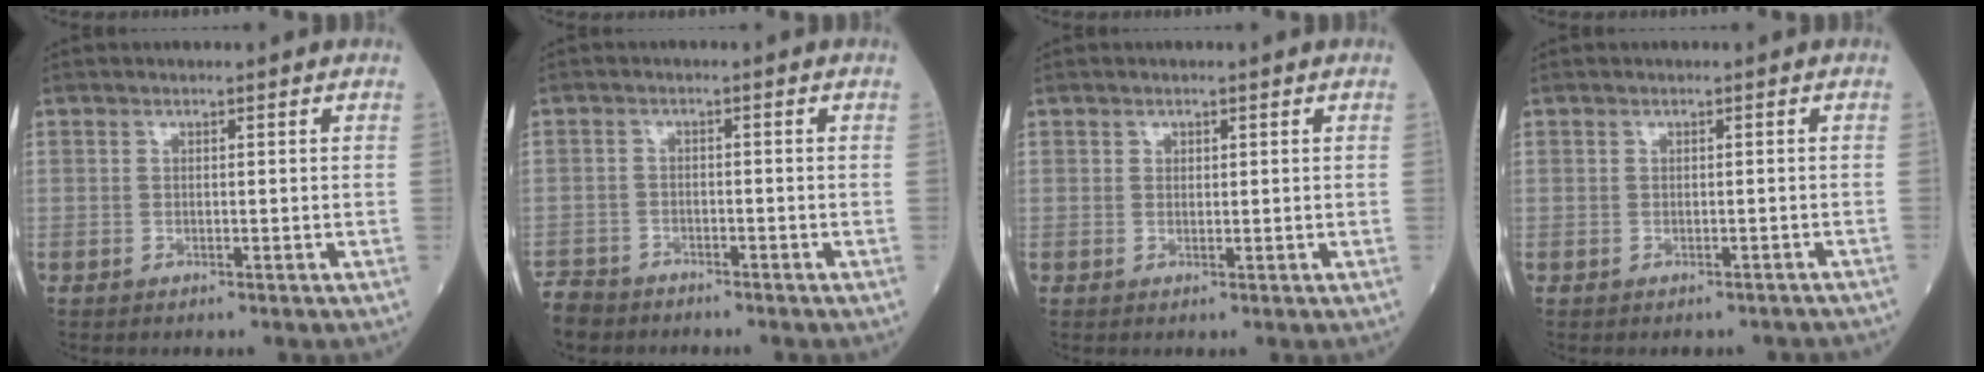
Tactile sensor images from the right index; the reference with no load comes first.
{"total": 5.0, "force": [-4.6, 2.0, 0.2], "torque": [-0.004, -0.007, -0.089]}
{"total": 0.7, "force": [0.4, 0.5, 0.2], "torque": [0.001, -0.002, 0.004]}
{"total": 3.0, "force": [-2.6, 1.4, 0.5], "torque": [-0.001, 0.006, -0.031]}